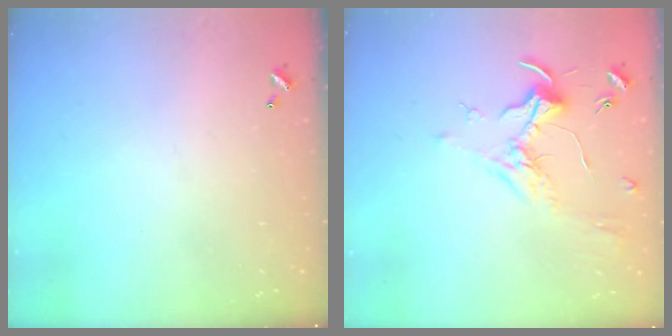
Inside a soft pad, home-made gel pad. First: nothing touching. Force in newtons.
{"total": 1.8, "press": 1.6, "slide": 0.8}